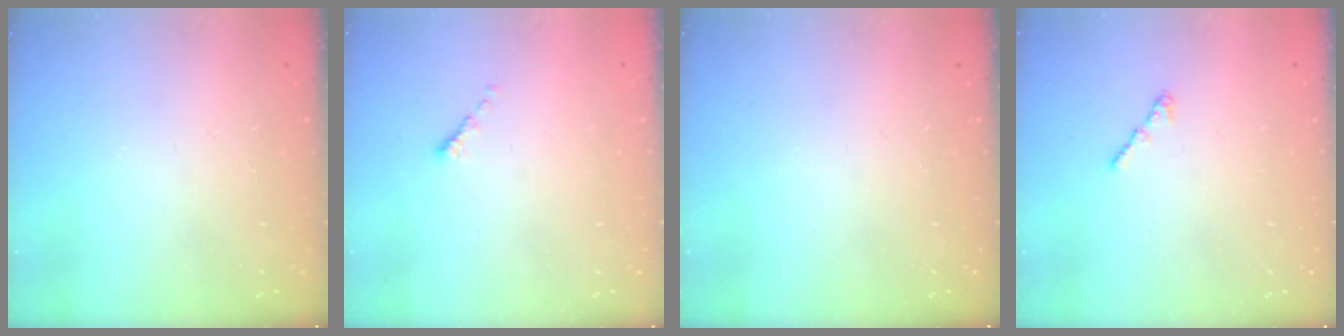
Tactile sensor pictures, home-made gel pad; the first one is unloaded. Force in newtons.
{"total": 0.6, "press": 0.5, "slide": 0.2}
{"total": 0.0}
{"total": 1.2, "press": 1.1, "slide": 0.5}